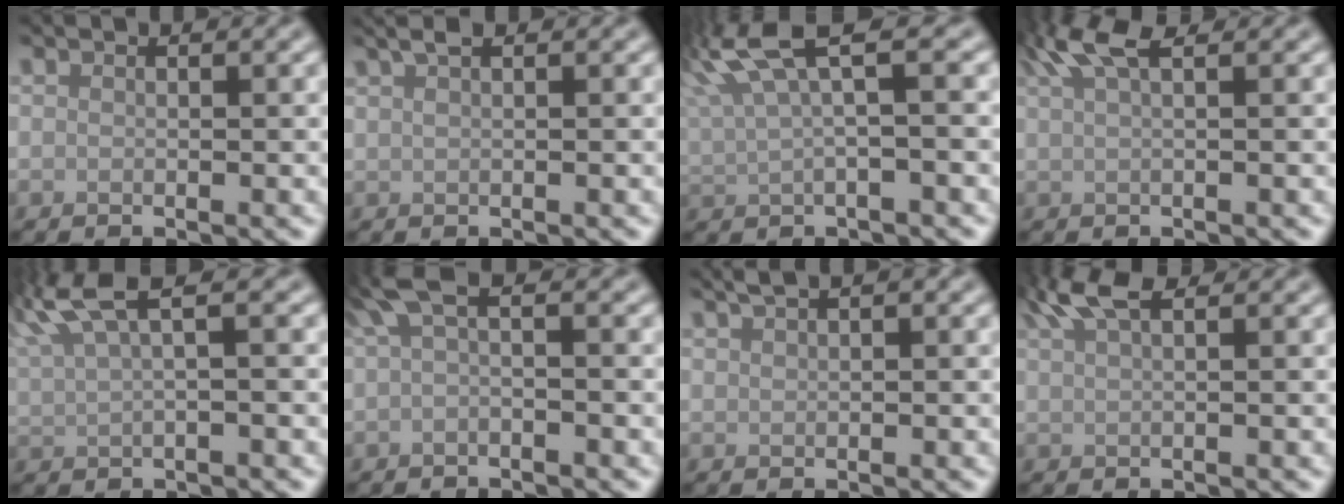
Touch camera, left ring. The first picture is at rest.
{"total": 1.7, "force": [1.2, 0.5, 1.2], "torque": [-0.023, 0.002, 0.020]}
{"total": 6.8, "force": [3.6, 1.6, 5.5], "torque": [-0.111, 0.022, 0.066]}
{"total": 3.7, "force": [2.3, 0.8, 2.7], "torque": [-0.047, 0.013, 0.042]}
{"total": 5.3, "force": [3.0, 1.3, 4.2], "torque": [-0.087, 0.023, 0.059]}
{"total": 2.7, "force": [0.5, 0.7, 2.6], "torque": [-0.049, 0.004, 0.003]}
{"total": 1.8, "force": [1.2, 0.5, 1.2], "torque": [-0.018, 0.007, 0.024]}
{"total": 3.6, "force": [2.5, 1.0, 2.4], "torque": [-0.044, 0.013, 0.046]}